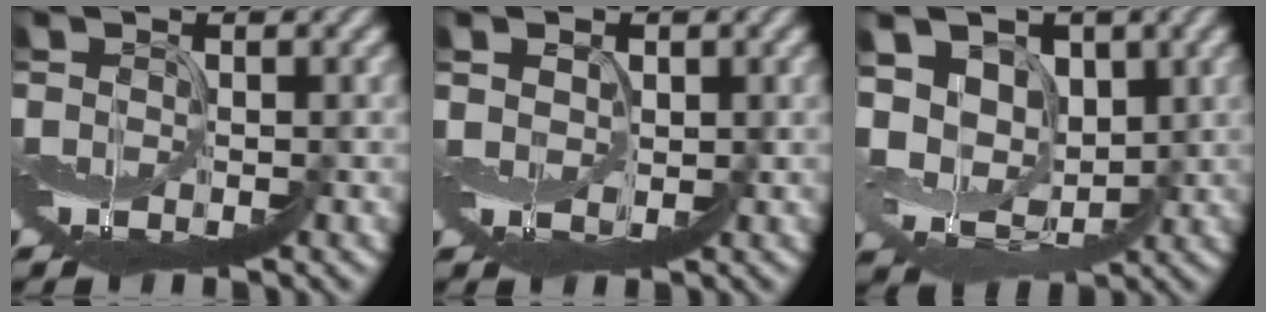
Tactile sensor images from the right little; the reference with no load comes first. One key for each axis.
{"total": 2.2, "fx": 2.1, "fy": 0.5, "fz": -0.1, "tx": -0.003, "ty": 0.003, "tz": 0.038}
{"total": 6.1, "fx": 3.3, "fy": 4.3, "fz": 2.8, "tx": -0.053, "ty": 0.018, "tz": 0.043}